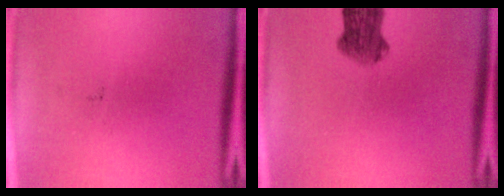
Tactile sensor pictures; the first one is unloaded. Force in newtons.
{"total": 5.5}